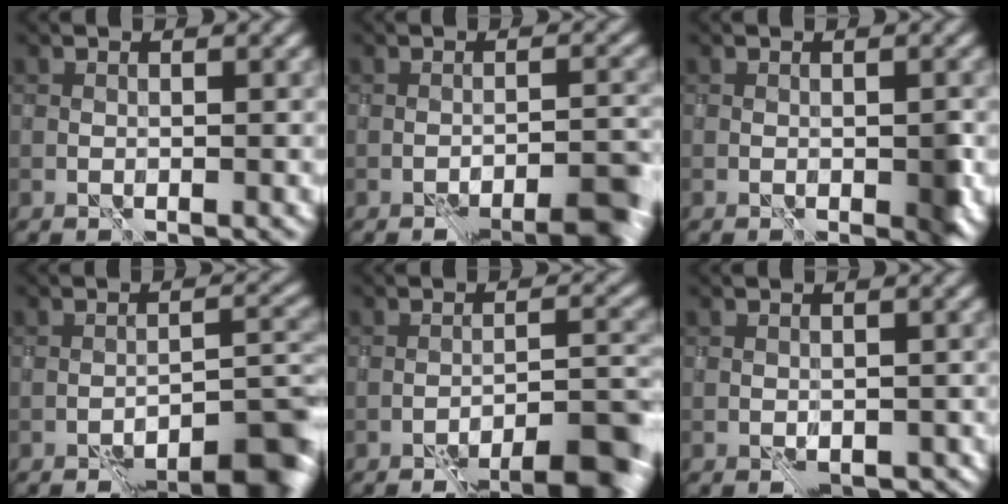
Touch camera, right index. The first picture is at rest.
{"total": 6.9, "force": [-5.7, 1.6, 3.5], "torque": [-0.042, 0.006, -0.068]}
{"total": 2.3, "force": [-0.8, 0.8, 2.0], "torque": [-0.026, 0.000, -0.012]}
{"total": 7.8, "force": [-6.3, 1.8, 4.3], "torque": [-0.042, 0.011, -0.084]}
{"total": 9.0, "force": [-7.2, 2.1, 4.9], "torque": [-0.057, 0.005, -0.089]}
{"total": 3.3, "force": [-2.3, 2.0, 1.4], "torque": [-0.011, 0.000, -0.023]}